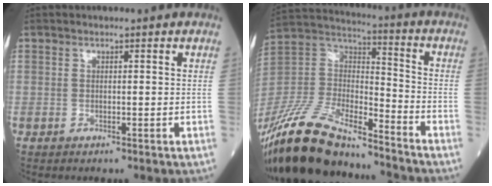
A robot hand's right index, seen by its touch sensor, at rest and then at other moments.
{"total": 21.9, "force": [-18.5, 5.2, 10.4], "torque": [-0.243, -0.007, -0.348]}